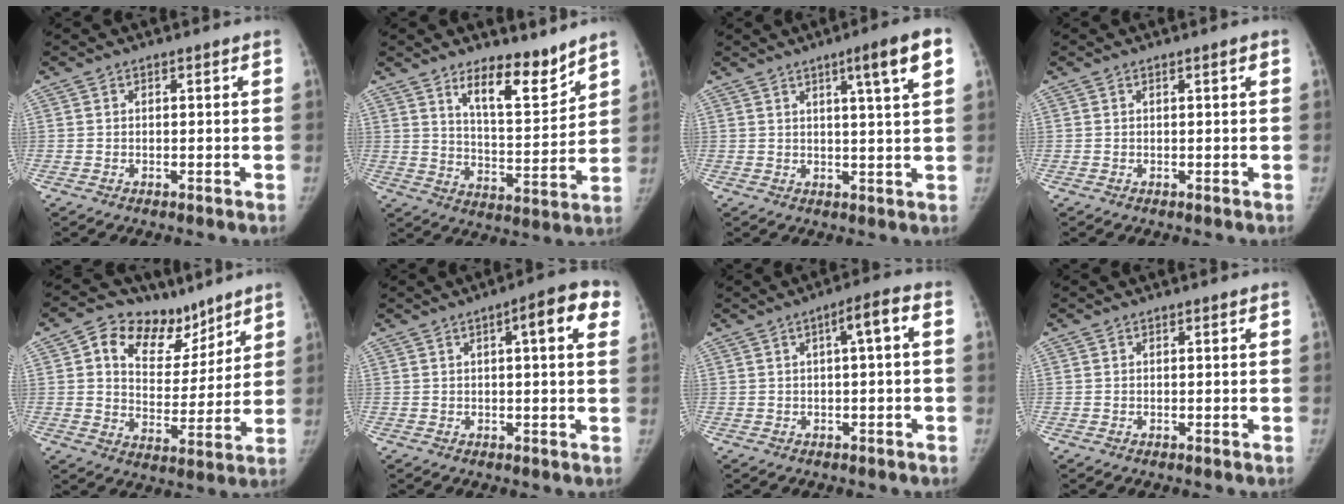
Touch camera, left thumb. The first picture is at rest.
{"total": 11.2, "force": [8.4, 3.6, 6.5], "torque": [-0.074, -0.076, 0.144]}
{"total": 8.3, "force": [3.9, 0.2, 7.3], "torque": [-0.103, -0.011, 0.054]}
{"total": 0.6, "force": [0.2, 0.0, 0.5], "torque": [-0.003, 0.002, 0.001]}
{"total": 14.8, "force": [9.0, 9.8, 6.4], "torque": [-0.046, -0.033, 0.148]}
{"total": 7.8, "force": [2.7, 2.1, 7.0], "torque": [-0.071, 0.012, 0.024]}
{"total": 4.0, "force": [0.2, 0.6, 4.0], "torque": [-0.055, 0.023, -0.002]}
{"total": 0.0}